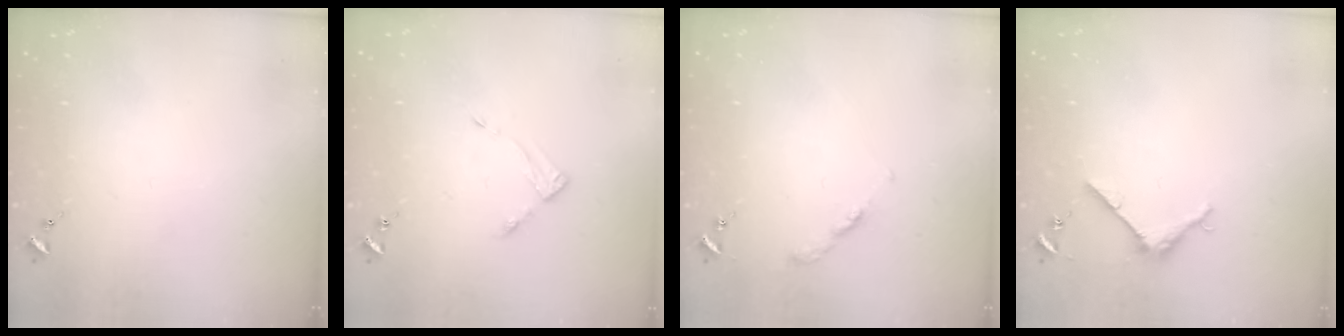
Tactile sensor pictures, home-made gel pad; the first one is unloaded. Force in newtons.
{"total": 3.5, "press": 3.5, "slide": 0.4}
{"total": 2.7, "press": 2.6, "slide": 0.3}
{"total": 4.0, "press": 4.0, "slide": 0.4}